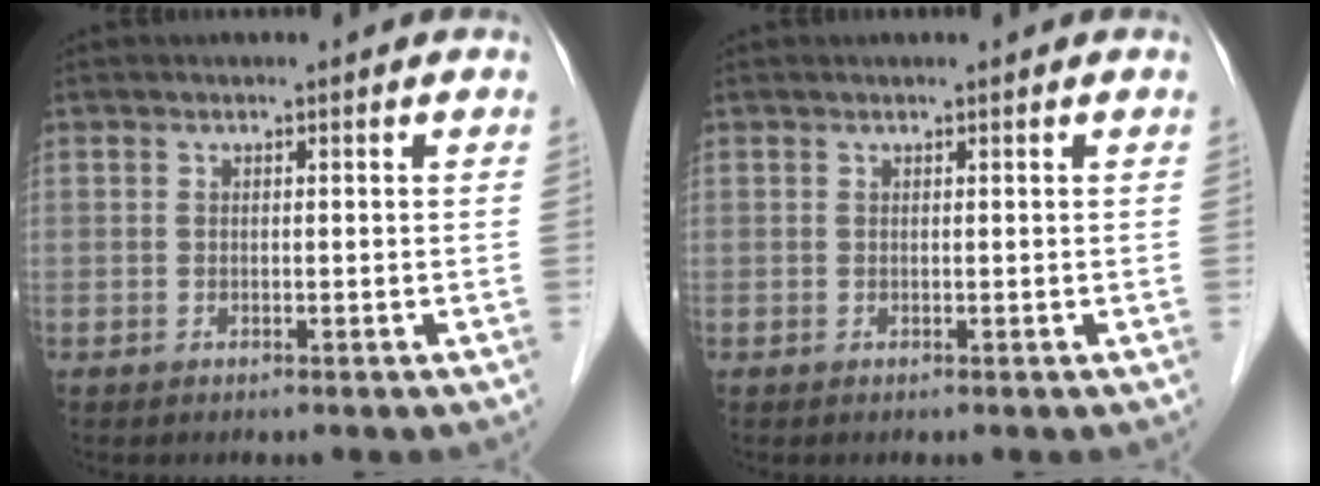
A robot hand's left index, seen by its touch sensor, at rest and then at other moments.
{"total": 1.1, "force": [1.0, -0.1, 0.3], "torque": [-0.010, 0.014, 0.019]}